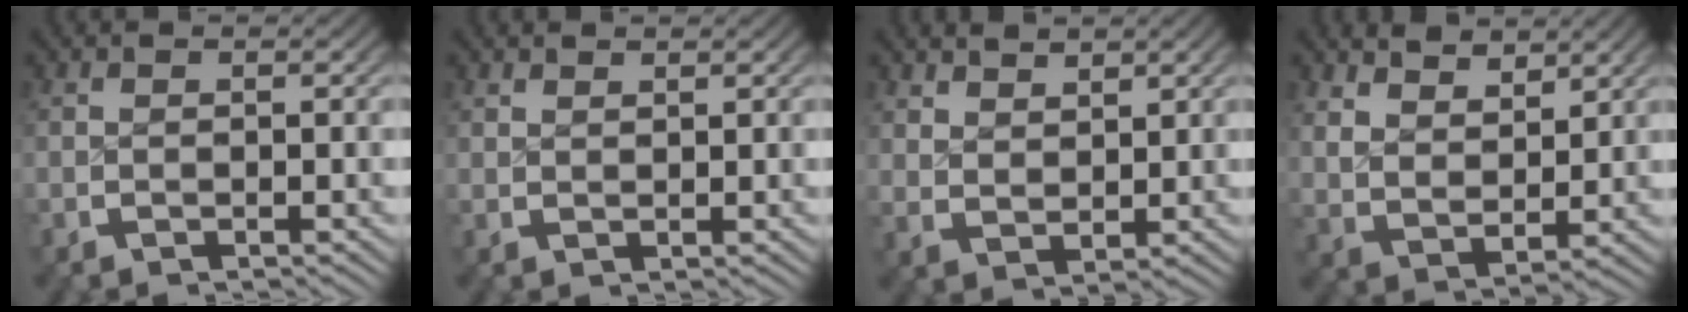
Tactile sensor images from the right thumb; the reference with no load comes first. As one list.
[{"total": 1.2, "force": [1.2, 0.0, 0.0], "torque": [0.006, 0.000, 0.026]}, {"total": 2.7, "force": [2.1, 1.2, 1.1], "torque": [-0.014, -0.007, 0.049]}, {"total": 4.8, "force": [2.6, 2.8, 2.8], "torque": [-0.053, -0.019, 0.062]}]